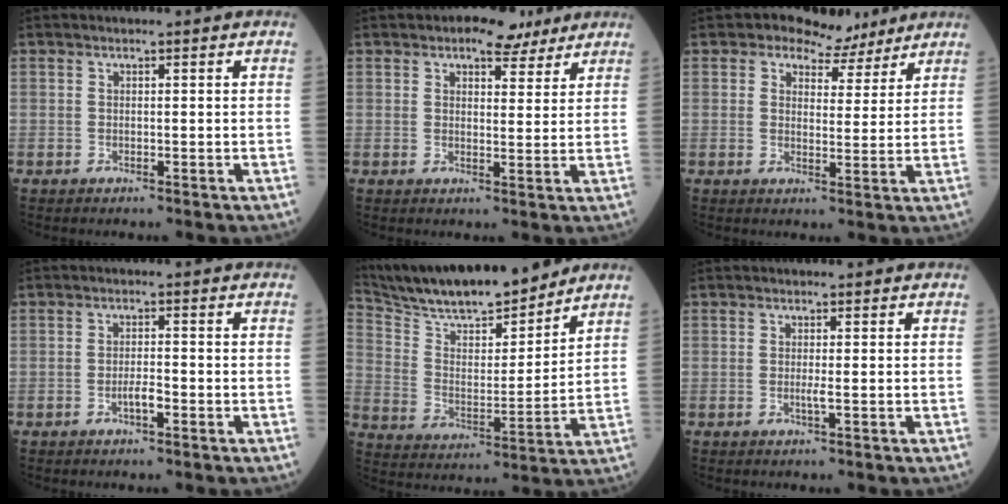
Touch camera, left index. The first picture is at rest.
{"total": 4.8, "force": [3.6, 2.4, 2.1], "torque": [-0.026, 0.012, 0.053]}
{"total": 6.0, "force": [4.7, 3.6, 1.3], "torque": [-0.011, 0.008, 0.062]}
{"total": 2.0, "force": [-1.0, 0.4, 1.7], "torque": [-0.029, 0.002, -0.019]}
{"total": 17.7, "force": [15.9, 2.3, 7.4], "torque": [-0.142, 0.001, 0.274]}
{"total": 0.8, "force": [-0.2, -0.2, 0.8], "torque": [-0.016, -0.002, -0.004]}